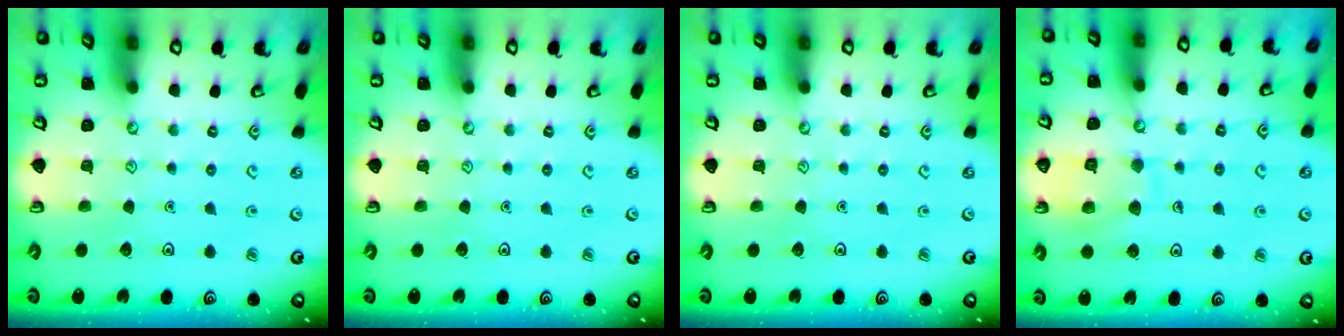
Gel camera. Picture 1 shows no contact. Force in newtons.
{"total": 0.0}
{"total": 0.0}
{"total": 10.7, "press": 10.7, "slide": 1.0}